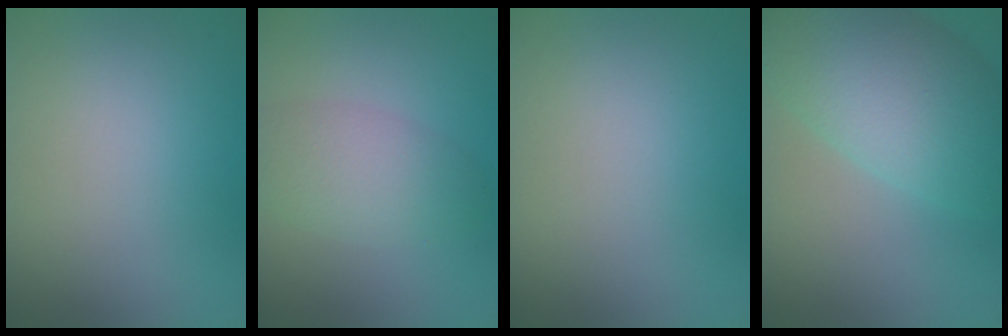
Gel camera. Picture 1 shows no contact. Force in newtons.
{"total": 3.9, "press": 3.9, "slide": 0.2}
{"total": 0.0}
{"total": 8.1, "press": 8.1, "slide": 0.3}